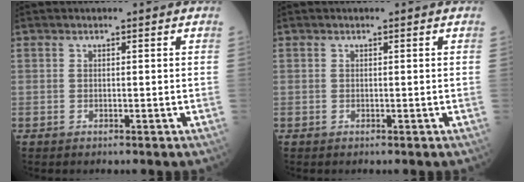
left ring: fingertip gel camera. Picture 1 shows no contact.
{"total": 0.0}